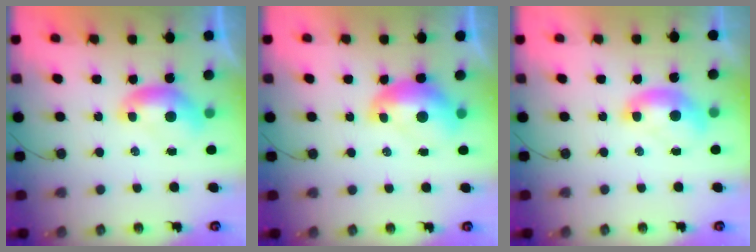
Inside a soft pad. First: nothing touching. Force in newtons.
{"total": 2.3, "press": 2.2, "slide": 0.7}
{"total": 1.4, "press": 1.4, "slide": 0.3}